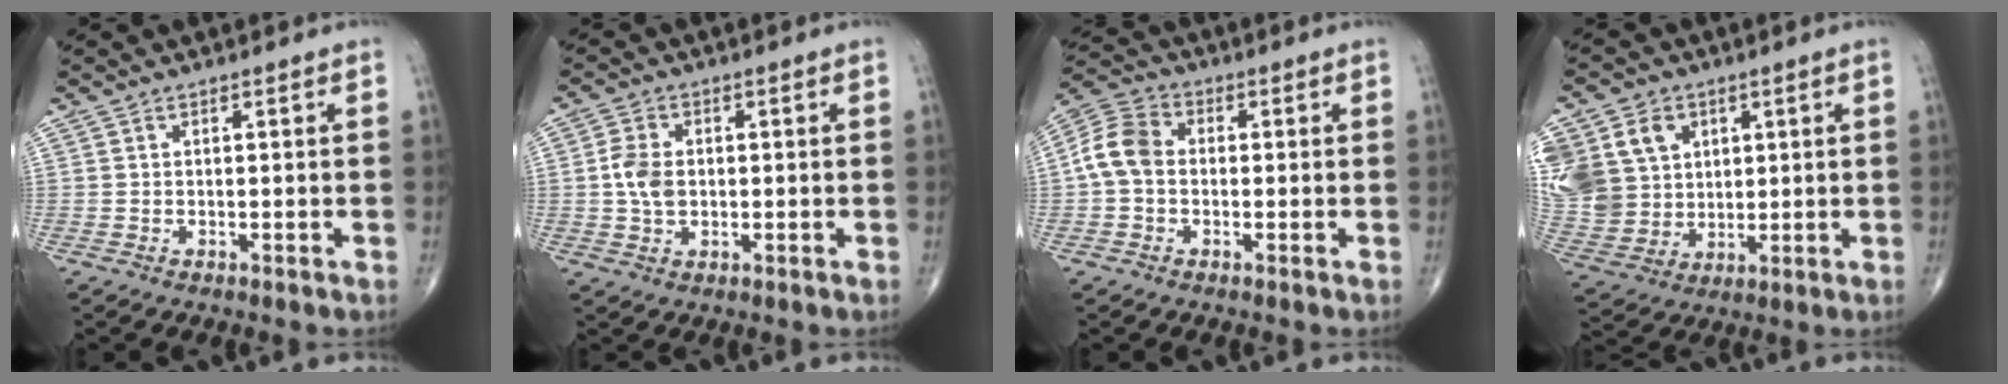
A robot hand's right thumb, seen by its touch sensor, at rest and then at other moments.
{"total": 5.4, "force": [0.0, 3.7, 3.8], "torque": [-0.072, 0.003, -0.002]}
{"total": 7.8, "force": [-0.3, 5.9, 5.1], "torque": [-0.096, 0.025, -0.019]}
{"total": 21.4, "force": [6.3, 17.5, 10.6], "torque": [-0.254, 0.029, 0.144]}